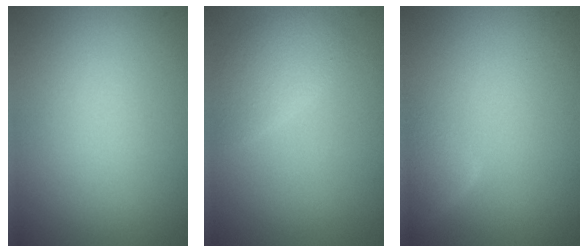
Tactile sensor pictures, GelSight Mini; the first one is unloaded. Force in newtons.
{"total": 2.3, "press": 2.3, "slide": 0.1}
{"total": 2.8, "press": 2.8, "slide": 0.4}